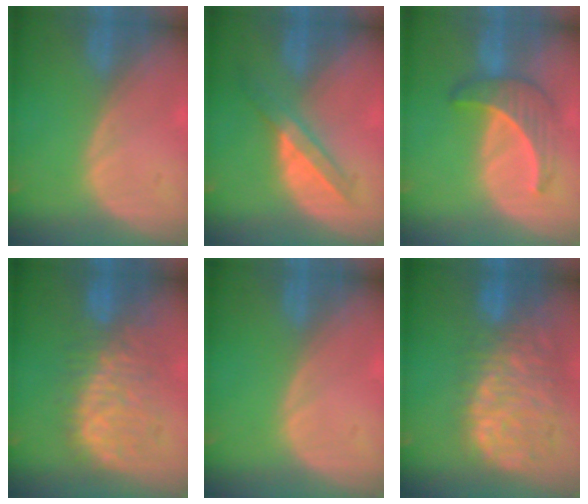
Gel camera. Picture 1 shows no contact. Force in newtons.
{"total": 5.9, "press": 5.1, "slide": 2.8}
{"total": 6.2, "press": 6.0, "slide": 1.8}
{"total": 9.8, "press": 9.2, "slide": 3.6}
{"total": 0.0}
{"total": 12.9, "press": 10.6, "slide": 7.2}